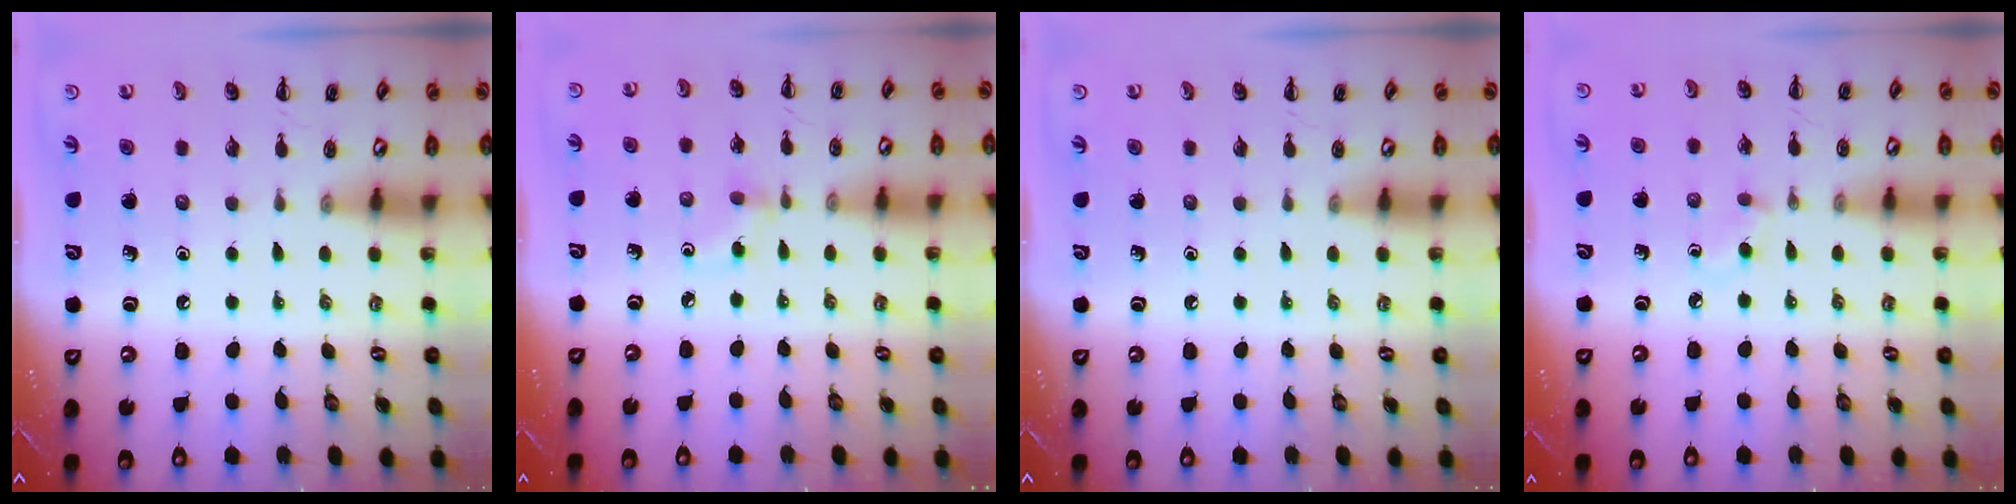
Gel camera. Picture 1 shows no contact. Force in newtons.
{"total": 2.6, "press": 2.5, "slide": 0.8}
{"total": 0.0}
{"total": 1.5, "press": 1.3, "slide": 0.8}